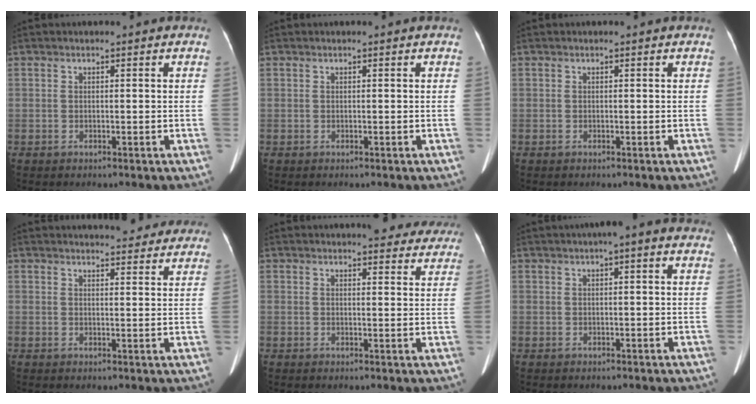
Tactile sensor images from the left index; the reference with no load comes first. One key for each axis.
{"total": 0.0}
{"total": 0.0}
{"total": 9.6, "fx": 8.7, "fy": 2.3, "fz": 3.4, "tx": -0.032, "ty": 0.015, "tz": 0.094}
{"total": 9.7, "fx": 8.8, "fy": 2.6, "fz": 3.1, "tx": -0.013, "ty": -0.003, "tz": 0.084}
{"total": 3.5, "fx": 1.9, "fy": 0.6, "fz": 2.9, "tx": -0.042, "ty": 0.020, "tz": 0.019}